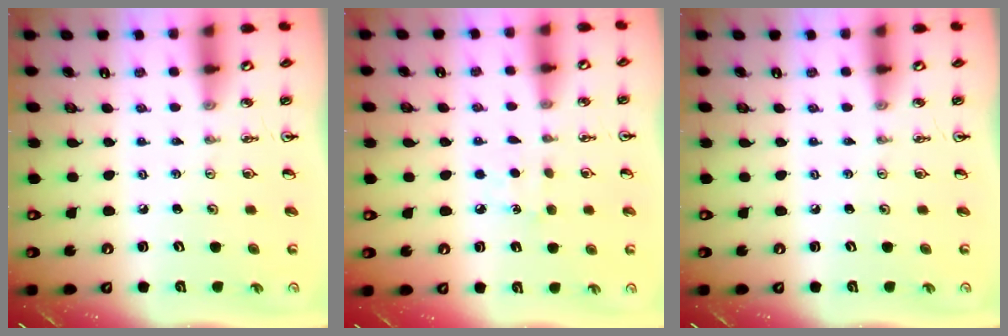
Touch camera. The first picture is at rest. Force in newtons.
{"total": 5.2, "press": 5.2, "slide": 0.6}
{"total": 0.0}